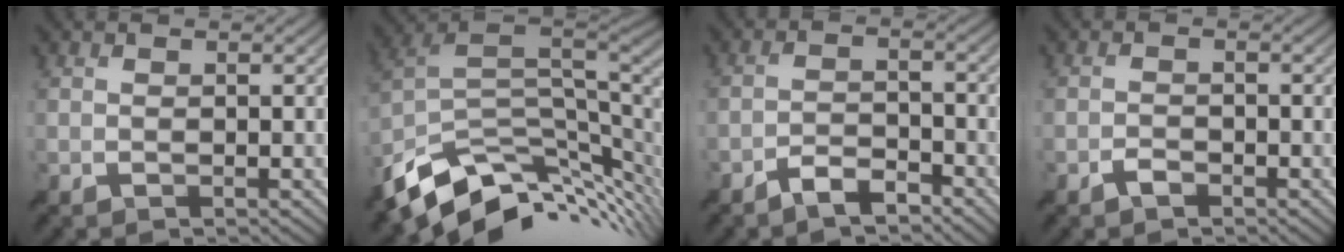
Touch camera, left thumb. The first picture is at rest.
{"total": 12.6, "force": [-4.8, 6.8, 9.4], "torque": [-0.195, -0.028, -0.078]}
{"total": 3.8, "force": [-3.1, 1.1, 1.9], "torque": [-0.033, 0.002, -0.065]}
{"total": 1.5, "force": [-1.2, 0.6, 0.6], "torque": [-0.009, 0.000, -0.026]}